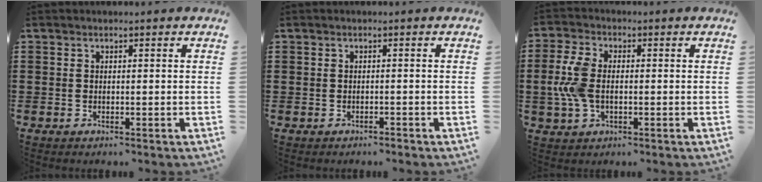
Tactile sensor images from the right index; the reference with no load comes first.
{"total": 0.7, "force": [-0.6, 0.3, -0.1], "torque": [0.000, 0.003, -0.015]}
{"total": 6.7, "force": [-0.4, 4.1, 5.3], "torque": [-0.135, 0.001, -0.015]}